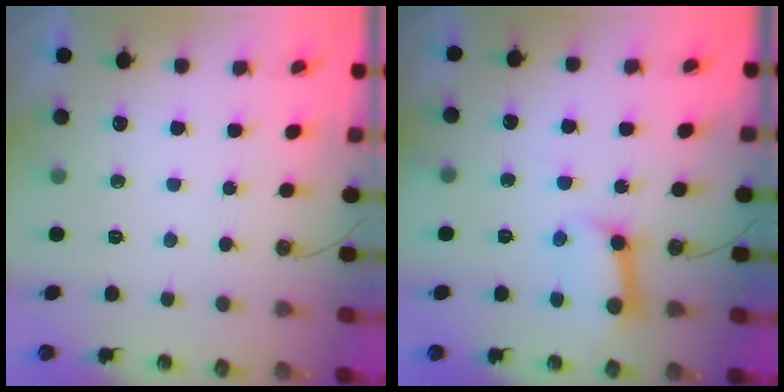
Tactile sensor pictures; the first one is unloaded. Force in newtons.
{"total": 11.1, "press": 11.0, "slide": 1.2}